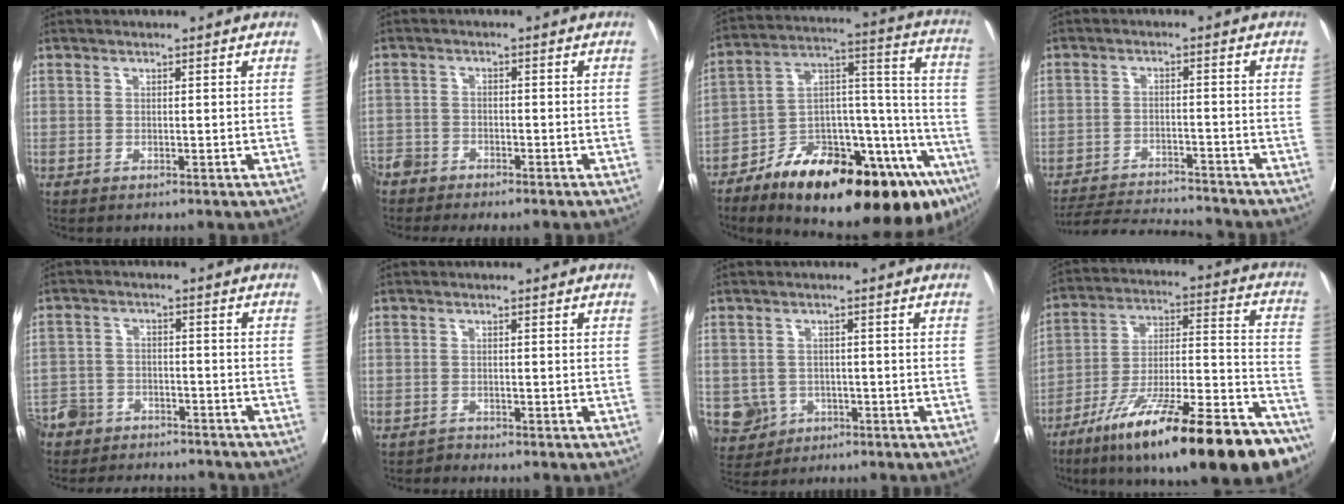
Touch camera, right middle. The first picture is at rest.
{"total": 3.8, "force": [-3.7, 0.7, 0.6], "torque": [-0.002, -0.010, -0.070]}
{"total": 30.6, "force": [-19.7, 7.4, 22.2], "torque": [-0.243, 0.010, -0.297]}
{"total": 11.3, "force": [-11.1, 0.3, 2.4], "torque": [-0.037, -0.003, -0.169]}
{"total": 11.9, "force": [-10.7, 4.5, 2.7], "torque": [-0.052, 0.010, -0.151]}
{"total": 0.6, "force": [-0.5, -0.1, -0.3], "torque": [0.006, -0.004, -0.010]}
{"total": 4.9, "force": [-1.5, 4.6, 0.7], "torque": [-0.013, 0.005, -0.018]}
{"total": 28.5, "force": [-19.7, 4.1, 20.2], "torque": [-0.248, 0.000, -0.323]}